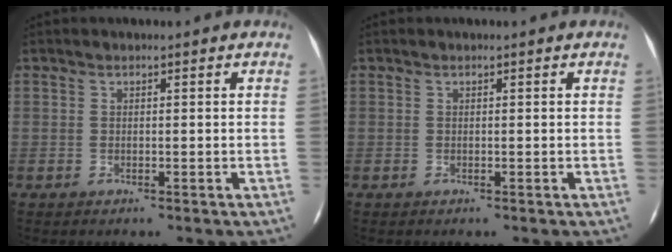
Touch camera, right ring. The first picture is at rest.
{"total": 0.0}